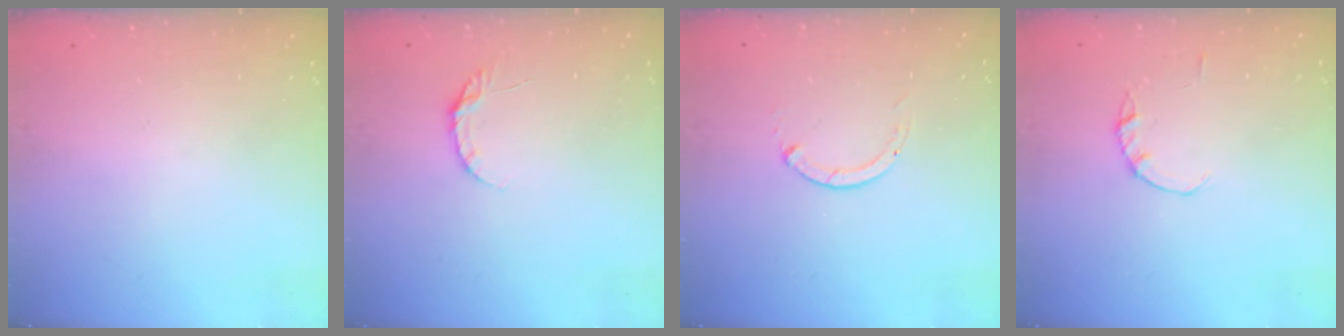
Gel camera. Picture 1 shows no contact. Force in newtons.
{"total": 4.1, "press": 4.1, "slide": 0.5}
{"total": 0.0}
{"total": 1.4, "press": 1.3, "slide": 0.3}